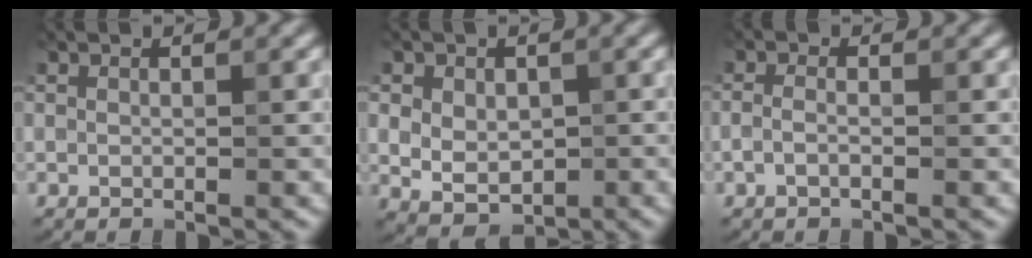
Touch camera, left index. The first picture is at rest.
{"total": 4.0, "force": [0.4, 3.1, 2.5], "torque": [-0.039, -0.006, 0.014]}
{"total": 1.1, "force": [-0.5, 0.4, 0.8], "torque": [-0.022, 0.000, -0.015]}